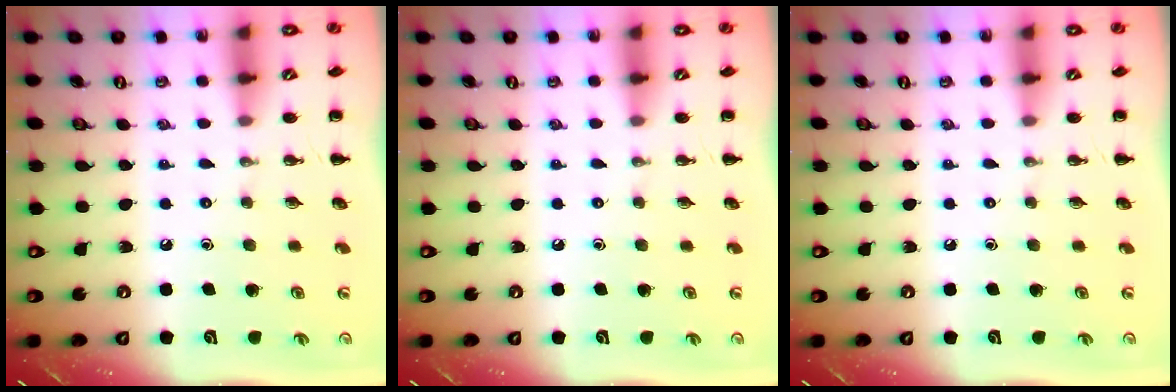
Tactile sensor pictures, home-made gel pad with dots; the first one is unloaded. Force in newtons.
{"total": 0.0}
{"total": 0.0}